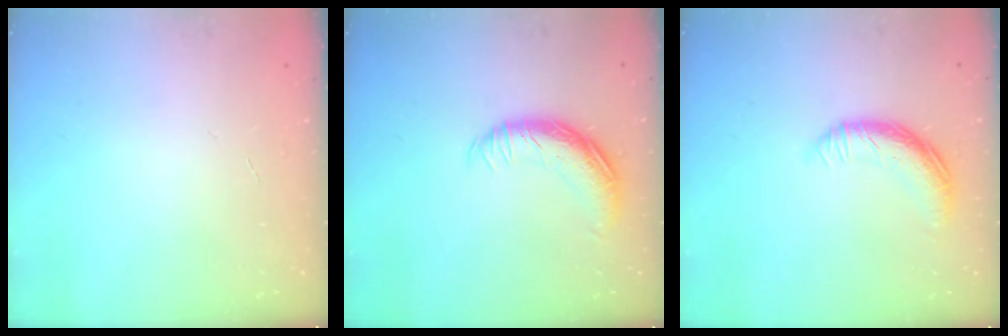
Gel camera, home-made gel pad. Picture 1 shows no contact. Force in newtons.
{"total": 13.9, "press": 13.9, "slide": 0.4}
{"total": 11.6, "press": 11.5, "slide": 0.9}